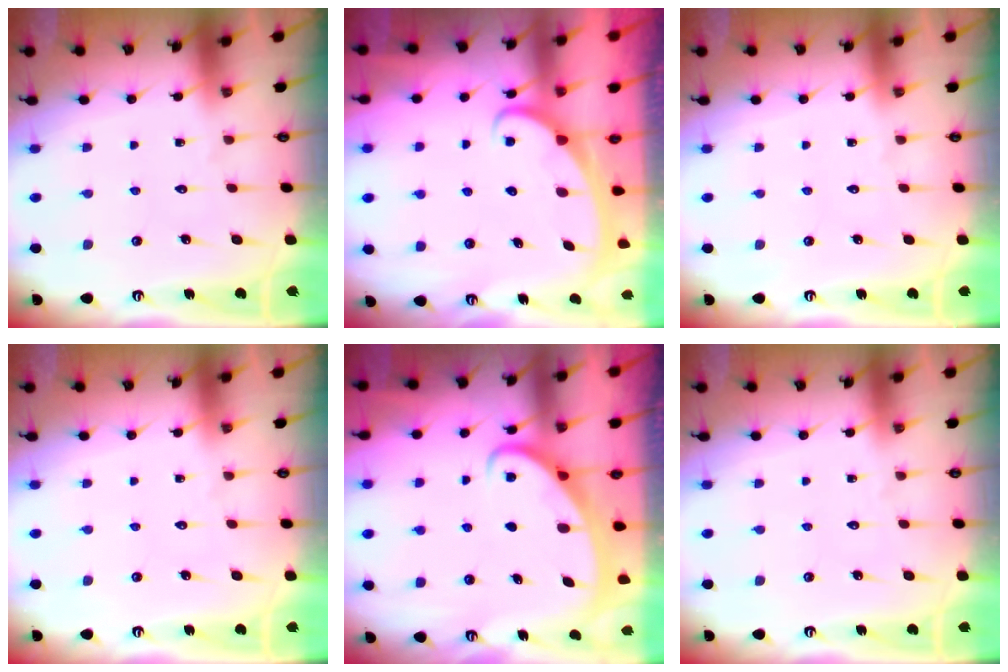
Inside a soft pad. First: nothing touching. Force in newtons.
{"total": 2.6, "press": 2.6, "slide": 0.3}
{"total": 0.0}
{"total": 0.0}
{"total": 2.5, "press": 2.5, "slide": 0.3}
{"total": 0.0}